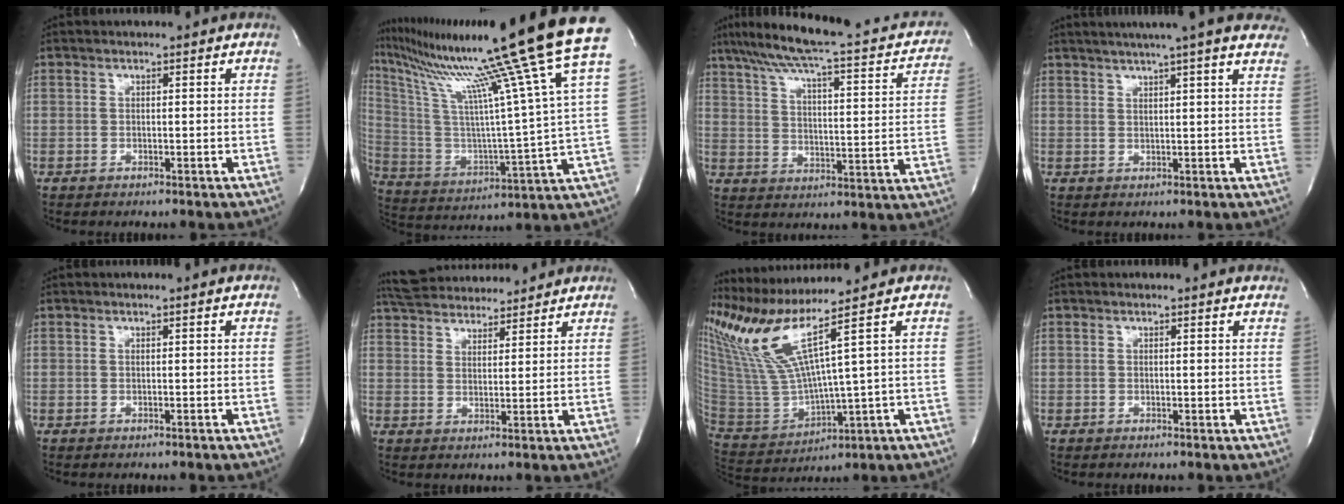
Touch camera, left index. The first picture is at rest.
{"total": 27.6, "force": [22.4, -4.1, 15.5], "torque": [-0.280, -0.066, 0.339]}
{"total": 25.2, "force": [20.0, 4.6, 14.6], "torque": [-0.222, 0.011, 0.253]}
{"total": 17.1, "force": [14.3, 0.8, 9.3], "torque": [-0.145, 0.028, 0.173]}
{"total": 0.5, "force": [-0.4, -0.1, 0.4], "torque": [-0.002, 0.004, -0.003]}
{"total": 11.0, "force": [10.1, 2.7, 3.2], "torque": [-0.049, 0.031, 0.154]}
{"total": 11.9, "force": [8.1, -3.0, 8.2], "torque": [-0.178, -0.017, 0.175]}
{"total": 1.0, "force": [1.0, 0.2, 0.1], "torque": [-0.009, -0.004, 0.001]}